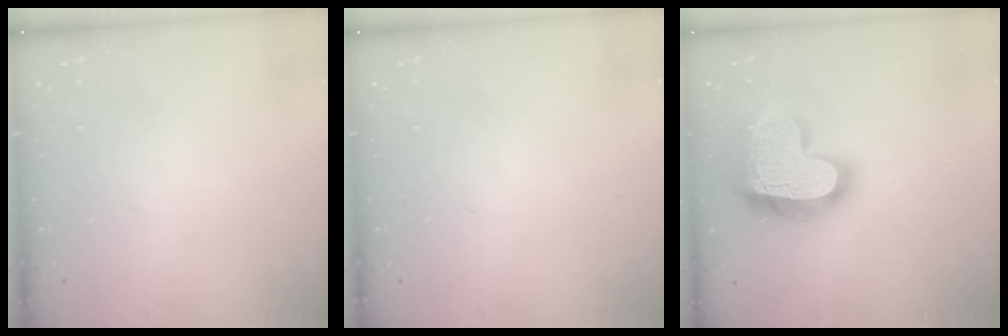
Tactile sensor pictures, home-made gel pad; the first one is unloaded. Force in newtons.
{"total": 0.0}
{"total": 20.2, "press": 20.1, "slide": 1.7}